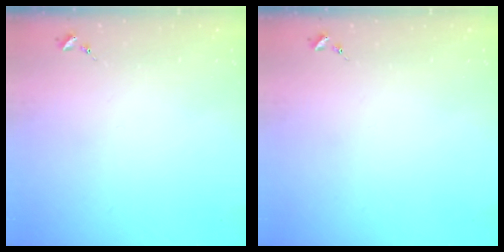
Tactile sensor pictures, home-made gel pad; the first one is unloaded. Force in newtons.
{"total": 0.0}